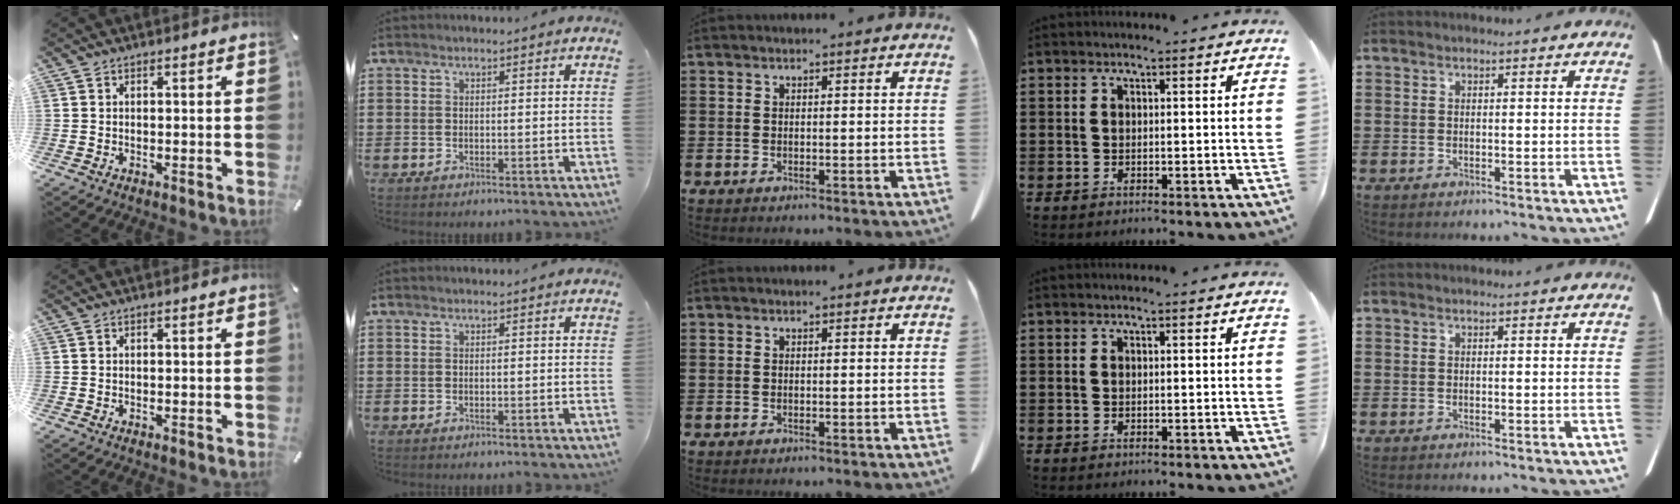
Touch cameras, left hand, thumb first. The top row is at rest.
{}